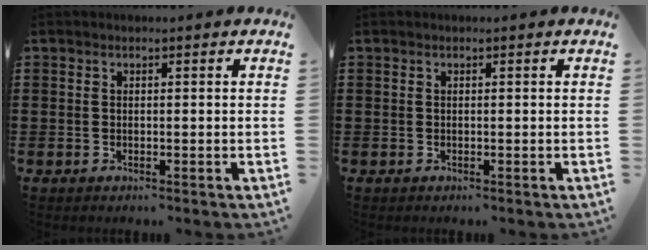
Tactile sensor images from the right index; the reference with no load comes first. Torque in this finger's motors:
{"motor_torque": [1.46, 0.67, 0.00, 0.00]}